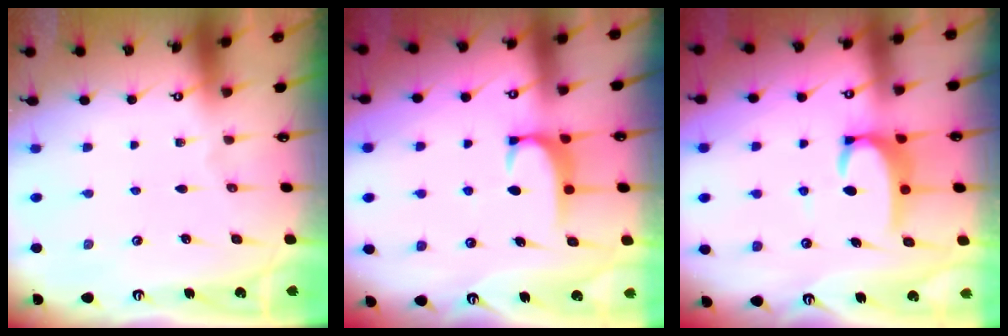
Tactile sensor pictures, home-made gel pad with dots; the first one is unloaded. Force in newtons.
{"total": 1.8, "press": 1.7, "slide": 0.5}
{"total": 4.6, "press": 4.5, "slide": 0.6}